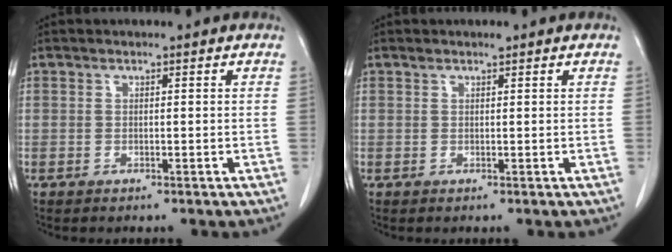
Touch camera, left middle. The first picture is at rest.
{"total": 0.7, "force": [0.6, 0.1, 0.3], "torque": [-0.010, 0.005, 0.011]}